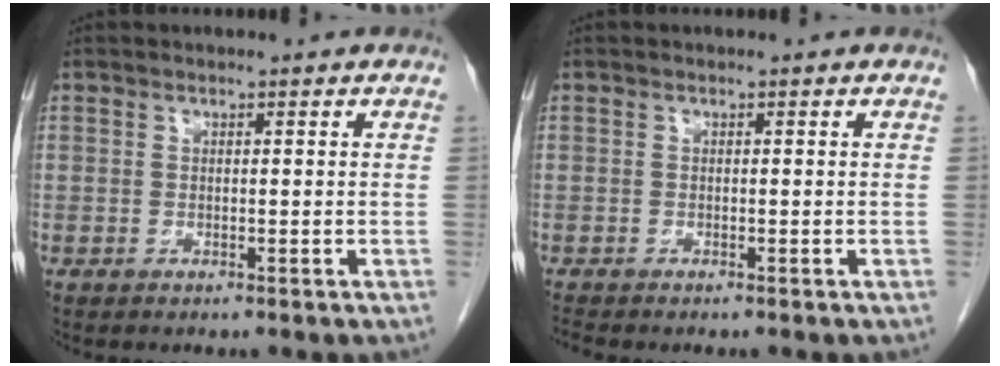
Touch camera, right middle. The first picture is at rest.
{"total": 0.7, "force": [-0.7, -0.2, 0.0], "torque": [-0.003, -0.002, -0.014]}